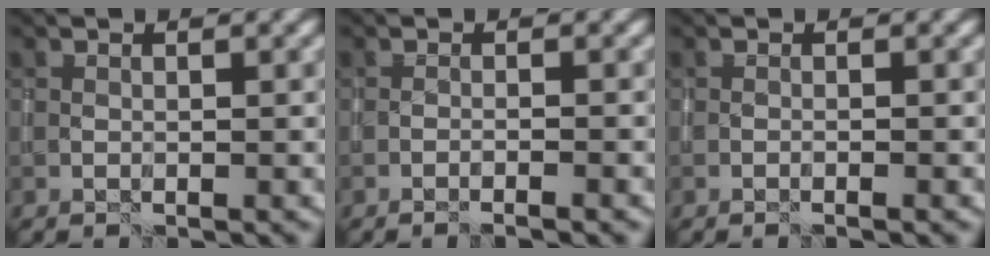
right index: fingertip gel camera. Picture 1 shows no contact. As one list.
[{"total": 2.0, "force": [-1.3, 0.3, 1.4], "torque": [-0.014, 0.010, -0.028]}, {"total": 1.0, "force": [-0.5, 0.2, 0.9], "torque": [-0.009, 0.004, -0.013]}]